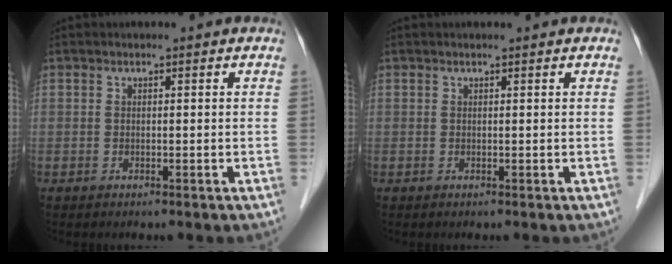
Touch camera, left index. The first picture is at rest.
{"total": 0.7, "force": [0.7, 0.0, 0.3], "torque": [-0.004, 0.007, 0.011]}